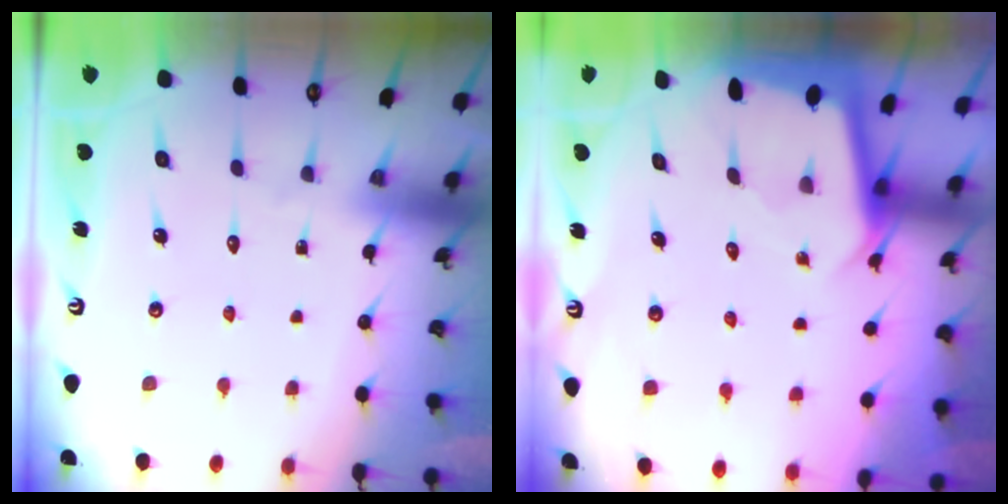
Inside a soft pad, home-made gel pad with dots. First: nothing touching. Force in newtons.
{"total": 2.1, "press": 2.1, "slide": 0.1}